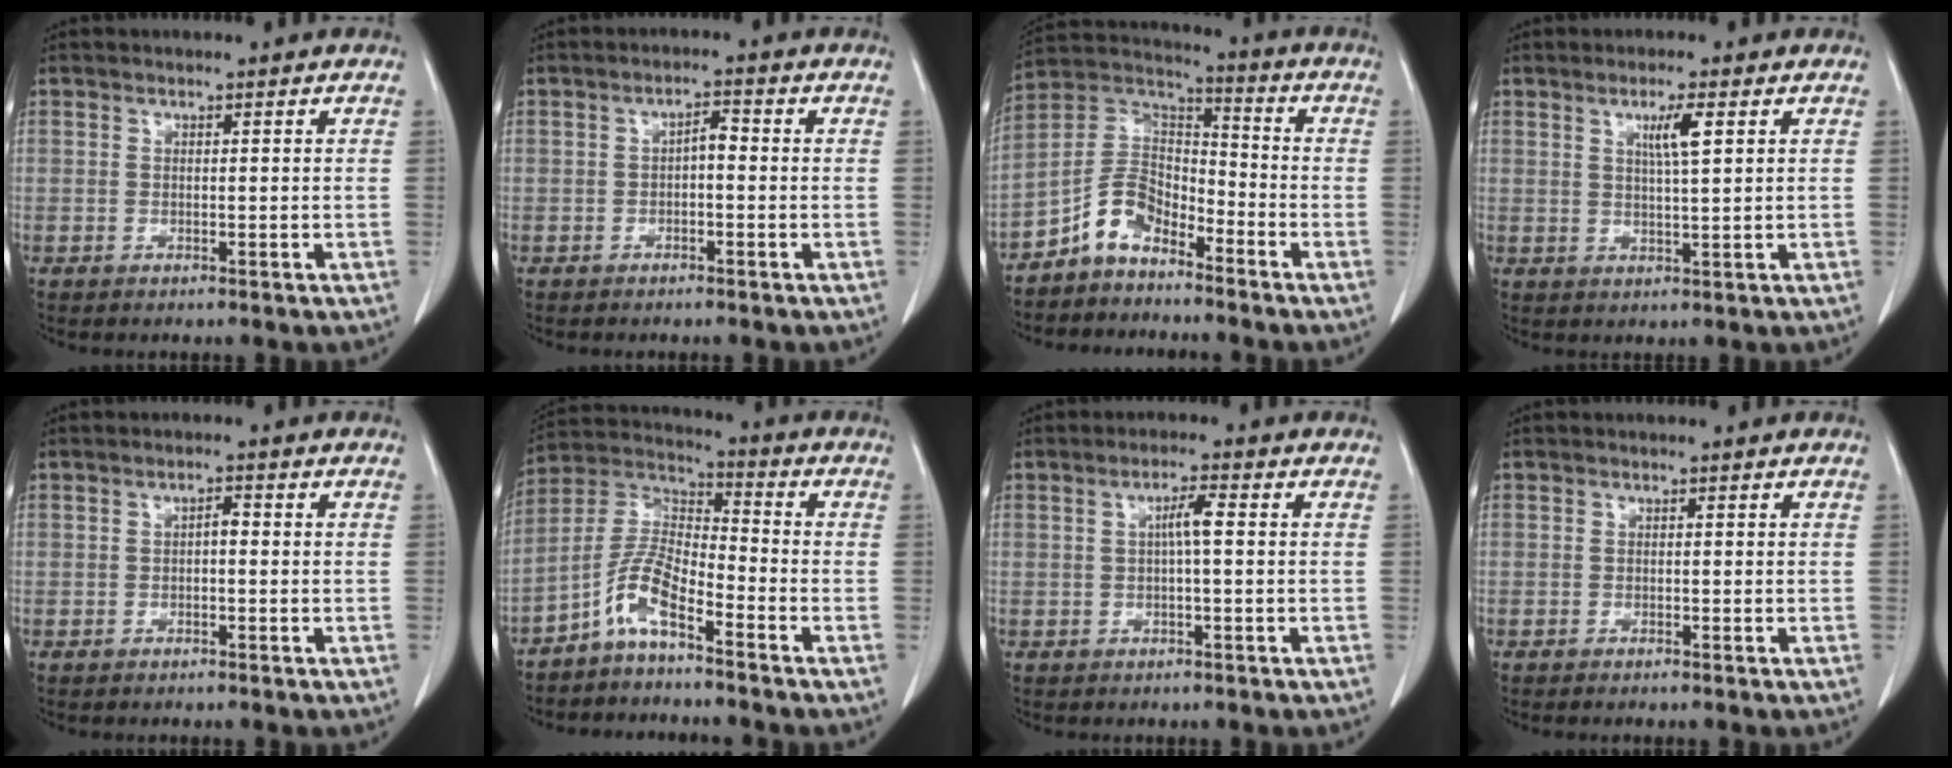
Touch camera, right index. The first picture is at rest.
{"total": 2.1, "force": [-0.3, 0.7, 1.9], "torque": [-0.029, 0.006, -0.006]}
{"total": 8.5, "force": [-5.9, 4.5, 4.2], "torque": [-0.088, 0.028, -0.121]}
{"total": 3.9, "force": [1.5, -0.1, 3.5], "torque": [-0.061, -0.003, 0.026]}
{"total": 1.4, "force": [-0.2, 0.5, 1.3], "torque": [-0.018, 0.004, -0.004]}
{"total": 7.6, "force": [-5.0, 1.8, 5.5], "torque": [-0.123, 0.015, -0.105]}
{"total": 2.9, "force": [0.2, 0.1, 2.9], "torque": [-0.053, 0.004, 0.003]}
{"total": 0.7, "force": [-0.6, -0.1, 0.3], "torque": [-0.008, -0.001, -0.010]}